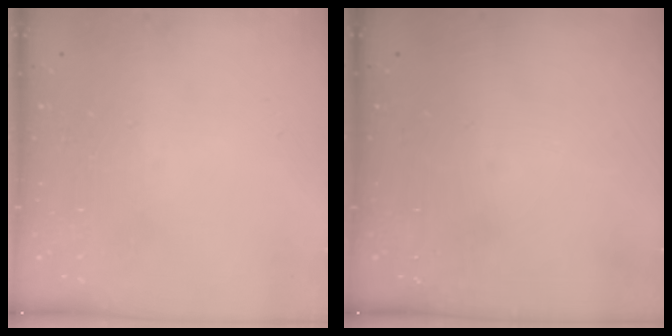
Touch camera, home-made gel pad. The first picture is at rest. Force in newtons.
{"total": 0.0}